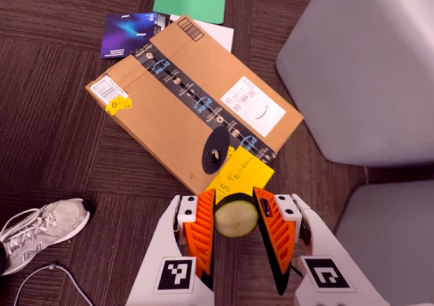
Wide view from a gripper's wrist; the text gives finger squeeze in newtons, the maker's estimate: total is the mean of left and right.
{"total": 8.9, "left": 9.1, "right": 8.7}